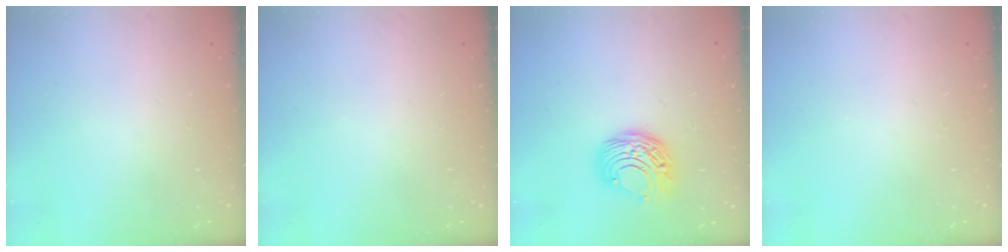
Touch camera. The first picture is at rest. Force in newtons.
{"total": 0.0}
{"total": 8.9, "press": 8.9, "slide": 0.5}
{"total": 0.0}